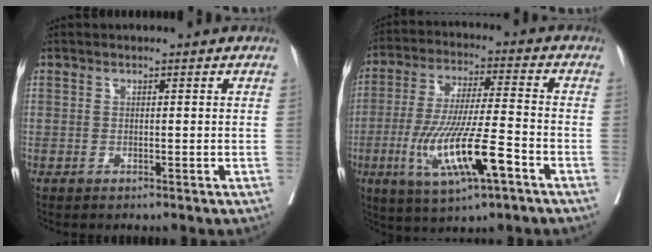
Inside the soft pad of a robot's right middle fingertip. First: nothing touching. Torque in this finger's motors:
{"motor_torque": [1.92, -0.22, 1.05, 0.21]}